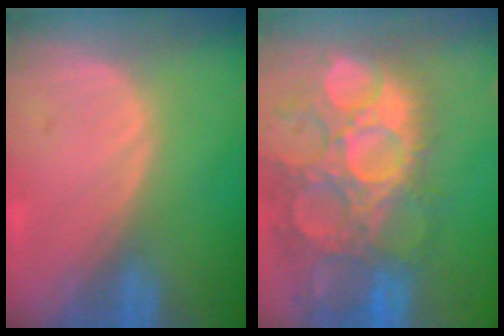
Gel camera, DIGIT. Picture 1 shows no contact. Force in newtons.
{"total": 15.1, "press": 12.6, "slide": 8.4}